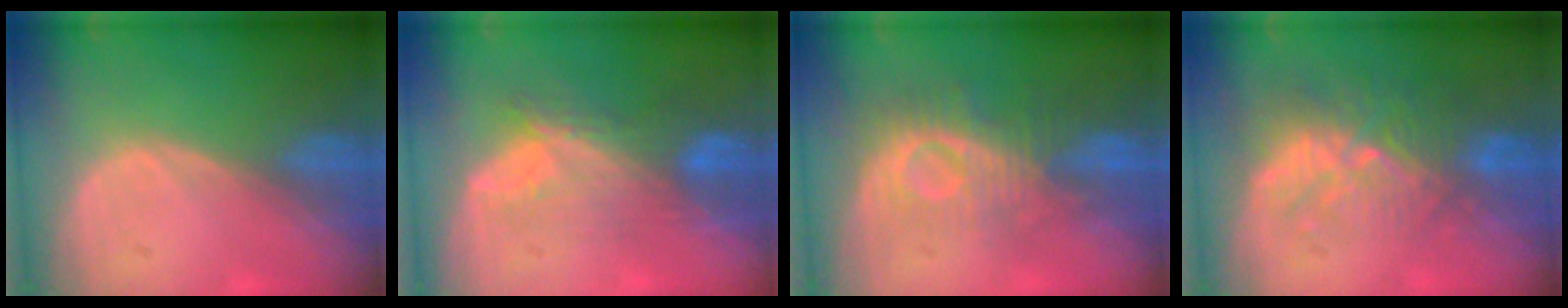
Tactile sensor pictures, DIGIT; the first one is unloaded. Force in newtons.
{"total": 7.8, "press": 7.4, "slide": 2.7}
{"total": 8.8, "press": 8.3, "slide": 2.8}
{"total": 9.0, "press": 8.4, "slide": 3.3}